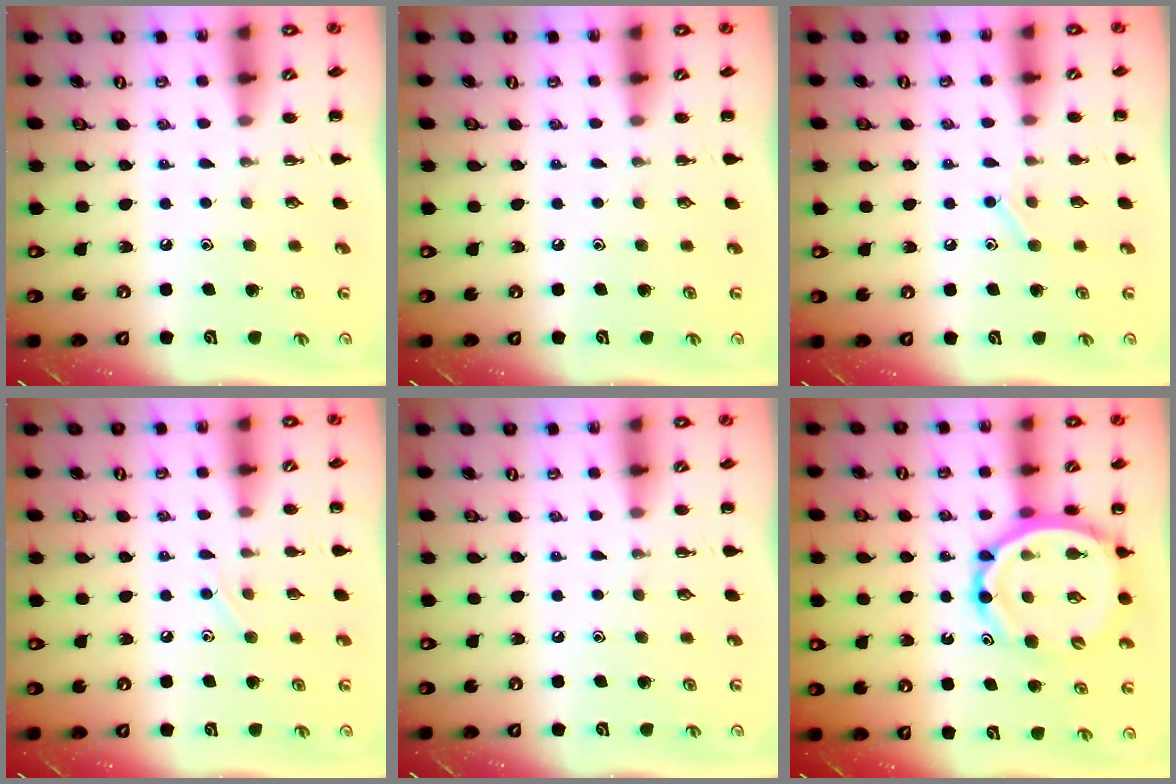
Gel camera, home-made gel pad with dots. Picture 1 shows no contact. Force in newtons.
{"total": 0.0}
{"total": 7.8, "press": 7.6, "slide": 1.7}
{"total": 4.5, "press": 4.3, "slide": 1.1}
{"total": 0.0}
{"total": 14.7, "press": 14.1, "slide": 4.2}